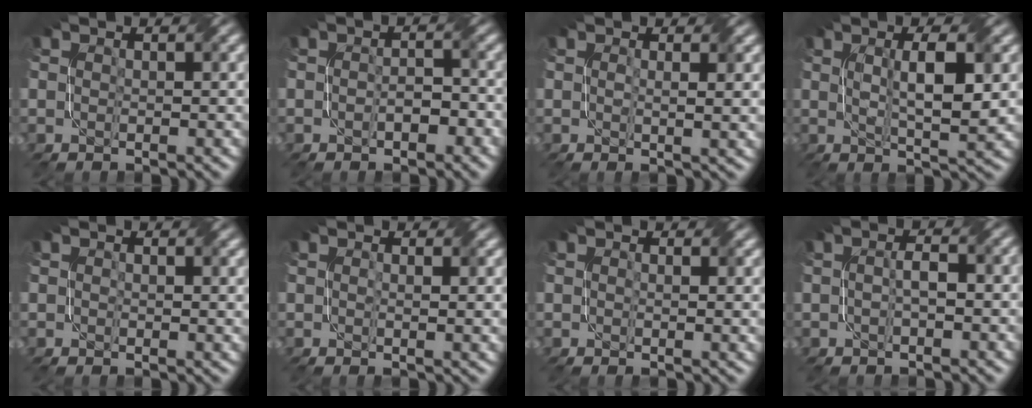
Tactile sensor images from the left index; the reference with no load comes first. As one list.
[{"total": 2.2, "force": [-0.9, 1.0, 1.7], "torque": [-0.028, 0.004, -0.013]}, {"total": 1.9, "force": [0.6, 0.3, 1.8], "torque": [-0.030, -0.002, 0.010]}, {"total": 5.5, "force": [0.9, 1.1, 5.3], "torque": [-0.088, 0.001, 0.018]}, {"total": 1.2, "force": [0.7, 0.7, 0.7], "torque": [-0.009, -0.002, 0.012]}, {"total": 1.2, "force": [0.4, 0.2, 1.1], "torque": [-0.018, -0.003, 0.007]}, {"total": 1.2, "force": [0.4, 0.3, 1.1], "torque": [-0.016, -0.004, 0.008]}, {"total": 1.8, "force": [-0.4, 0.5, 1.6], "torque": [-0.035, 0.005, -0.008]}]